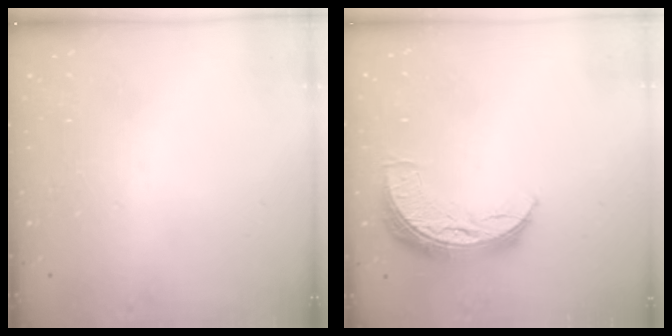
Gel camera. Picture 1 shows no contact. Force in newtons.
{"total": 10.9, "press": 10.9, "slide": 0.4}